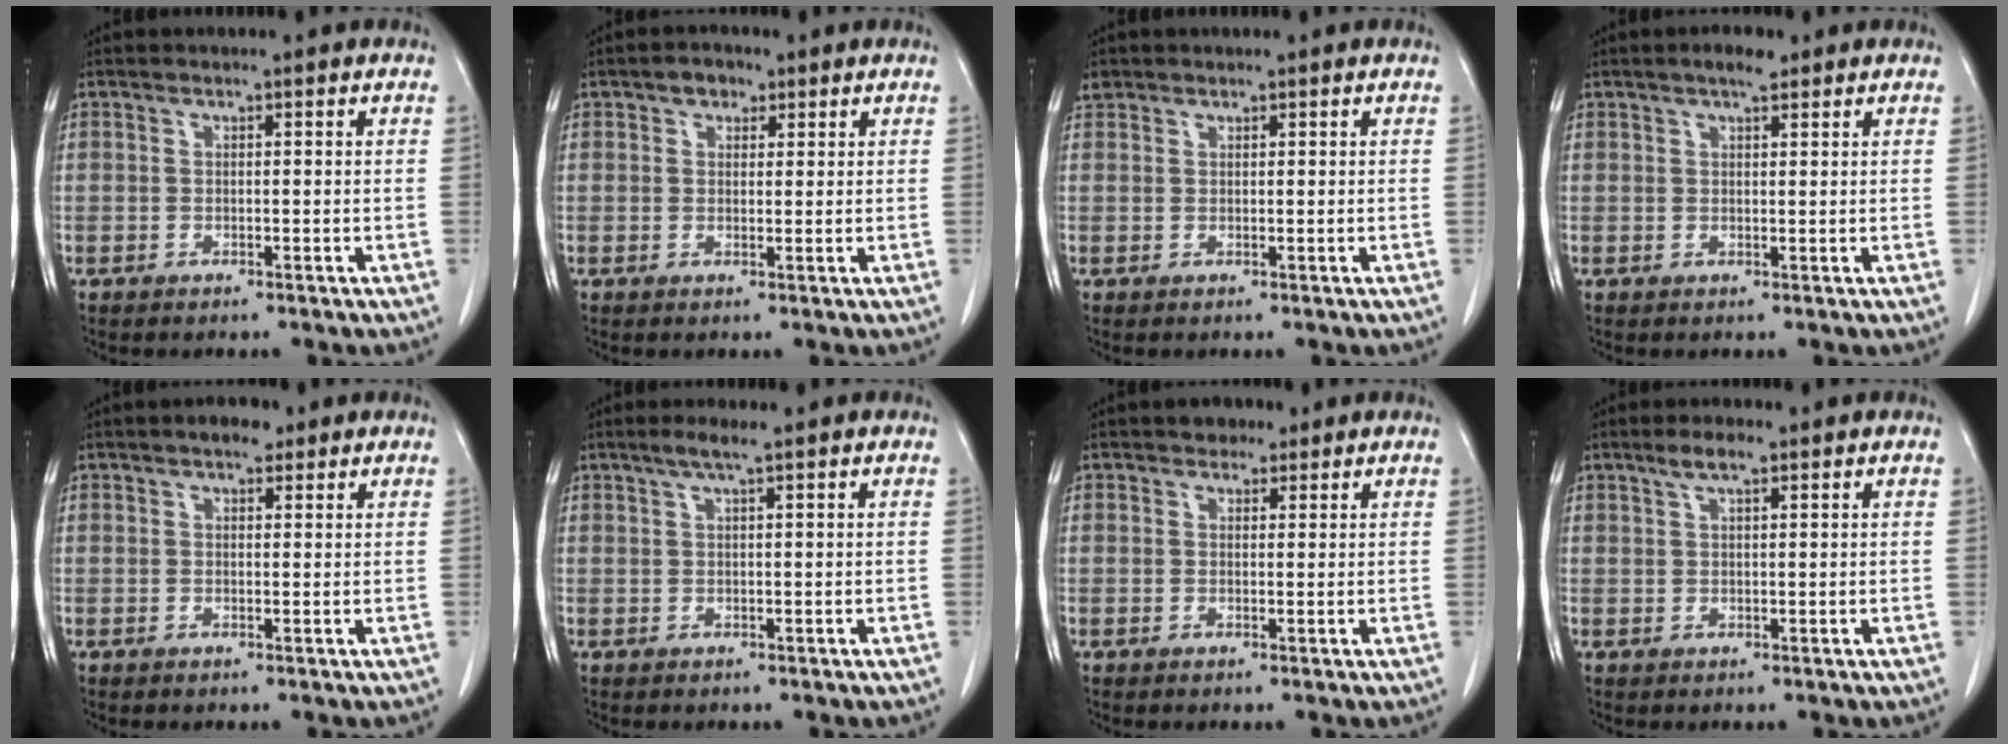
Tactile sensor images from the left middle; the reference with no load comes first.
{"total": 2.3, "force": [1.4, 1.6, 1.0], "torque": [-0.017, 0.006, 0.020]}
{"total": 1.2, "force": [1.0, 0.7, 0.0], "torque": [0.001, 0.009, 0.018]}
{"total": 2.6, "force": [1.9, 0.8, 1.6], "torque": [-0.028, 0.004, 0.028]}
{"total": 2.6, "force": [1.8, 1.2, 1.5], "torque": [-0.024, 0.007, 0.026]}
{"total": 2.2, "force": [1.5, -0.2, 1.7], "torque": [-0.039, 0.004, 0.031]}
{"total": 2.4, "force": [1.7, 1.5, 0.8], "torque": [-0.014, 0.008, 0.025]}
{"total": 2.9, "force": [1.9, 0.6, 2.0], "torque": [-0.044, 0.006, 0.037]}